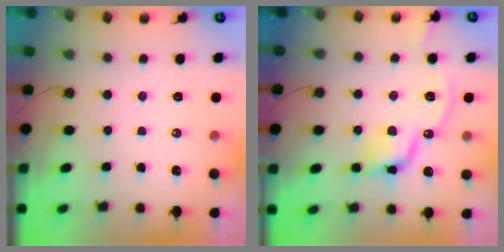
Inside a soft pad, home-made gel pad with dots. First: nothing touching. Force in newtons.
{"total": 11.7, "press": 11.7, "slide": 1.2}